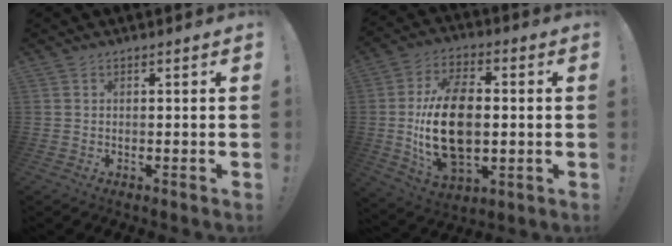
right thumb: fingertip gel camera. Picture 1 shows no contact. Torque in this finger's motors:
{"motor_torque": [2.85, 2.16, 1.75, -0.77, 0.69]}